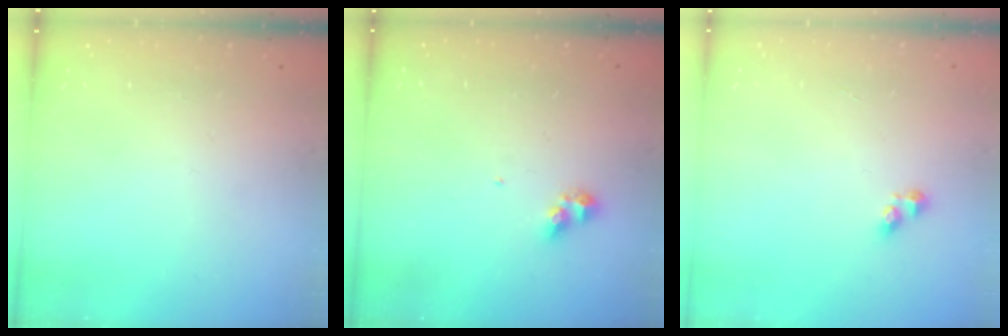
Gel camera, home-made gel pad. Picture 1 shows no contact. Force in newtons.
{"total": 4.7, "press": 4.7, "slide": 0.3}
{"total": 3.5, "press": 3.5, "slide": 0.4}